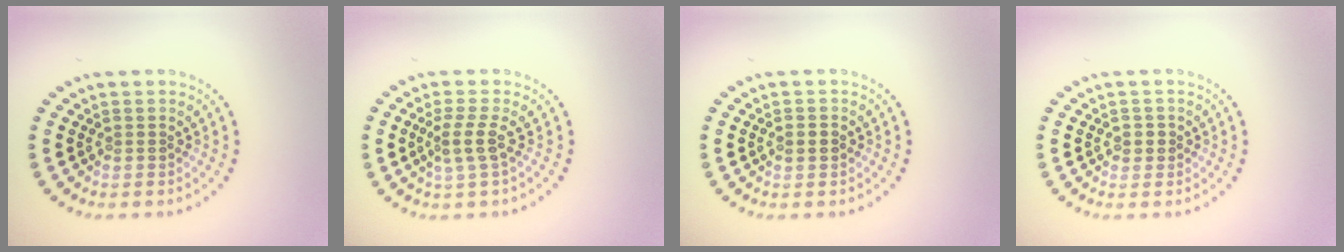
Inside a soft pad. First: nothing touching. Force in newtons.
{"total": 2.3, "press": 1.7, "slide": 1.5}
{"total": 1.1, "press": 1.1, "slide": 0.1}
{"total": 1.0, "press": 1.0, "slide": 0.4}